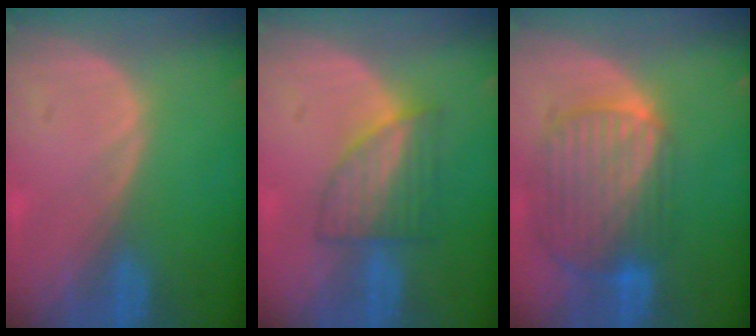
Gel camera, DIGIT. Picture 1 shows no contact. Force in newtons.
{"total": 5.8, "press": 5.7, "slide": 0.8}
{"total": 10.3, "press": 8.7, "slide": 5.6}